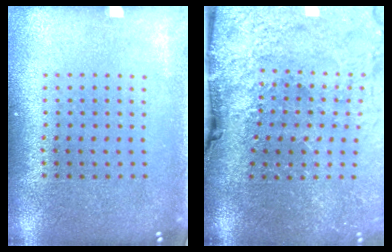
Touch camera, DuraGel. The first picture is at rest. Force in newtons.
{"total": 4.8, "press": 3.7, "slide": 3.0}